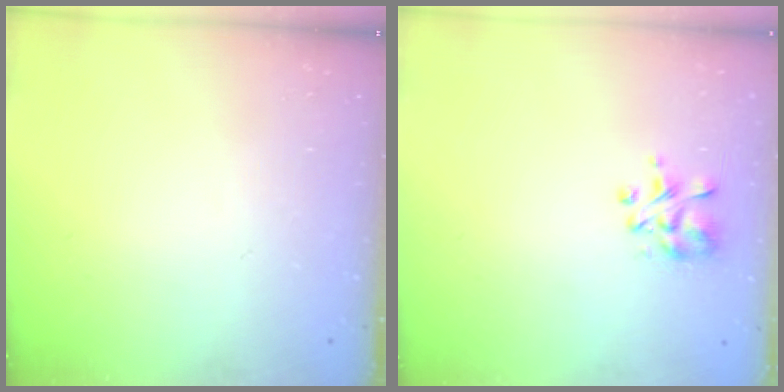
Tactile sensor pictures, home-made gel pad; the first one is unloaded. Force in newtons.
{"total": 3.4, "press": 3.3, "slide": 0.6}